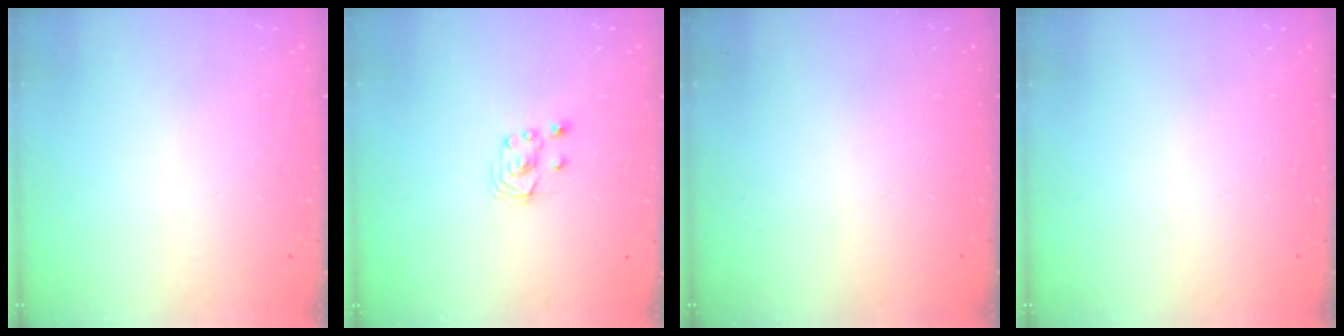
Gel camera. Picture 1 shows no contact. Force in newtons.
{"total": 2.6, "press": 2.6, "slide": 0.3}
{"total": 0.0}
{"total": 0.0}